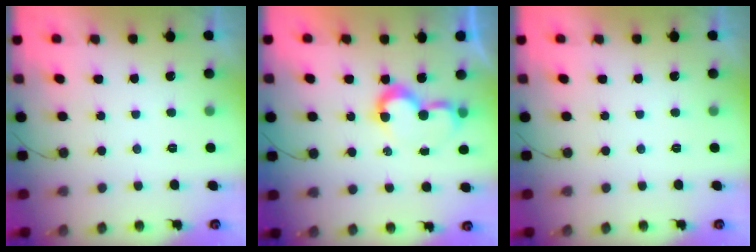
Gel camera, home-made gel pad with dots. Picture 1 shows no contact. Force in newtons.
{"total": 7.5, "press": 7.4, "slide": 0.9}
{"total": 0.0}